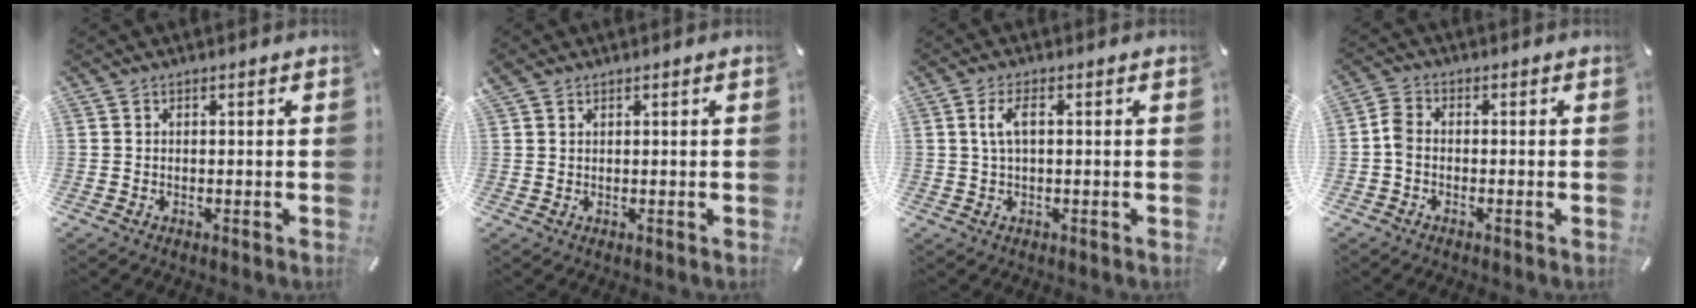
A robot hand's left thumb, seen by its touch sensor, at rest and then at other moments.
{"total": 1.0, "force": [0.8, 0.5, 0.4], "torque": [-0.009, -0.001, 0.015]}
{"total": 4.2, "force": [0.8, 1.8, 3.8], "torque": [-0.083, 0.005, 0.008]}
{"total": 3.6, "force": [-0.9, 2.6, 2.4], "torque": [-0.056, 0.005, -0.020]}